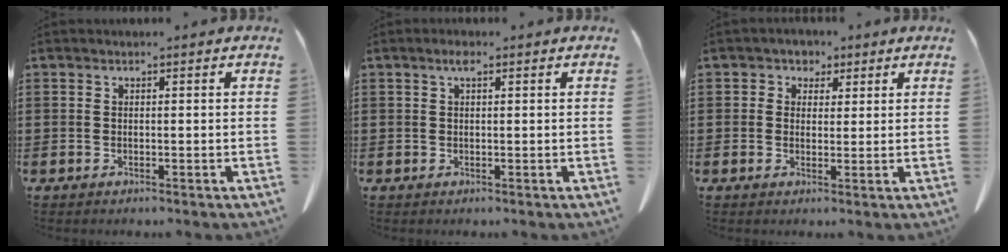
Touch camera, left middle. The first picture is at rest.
{"total": 1.7, "force": [0.7, 0.6, 1.4], "torque": [-0.030, 0.005, 0.012]}
{"total": 2.4, "force": [1.4, 2.0, 0.2], "torque": [-0.017, 0.012, 0.025]}